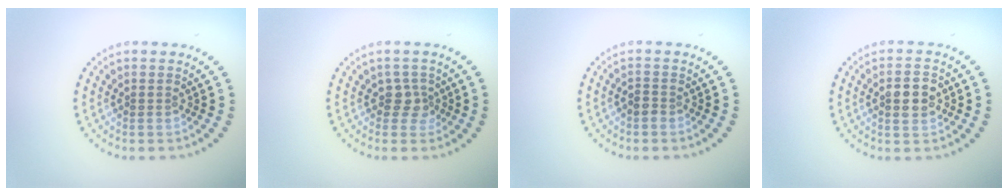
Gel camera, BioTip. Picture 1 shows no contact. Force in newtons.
{"total": 1.8, "press": 1.5, "slide": 1.0}
{"total": 0.9, "press": 0.8, "slide": 0.5}
{"total": 3.4, "press": 3.4, "slide": 0.2}